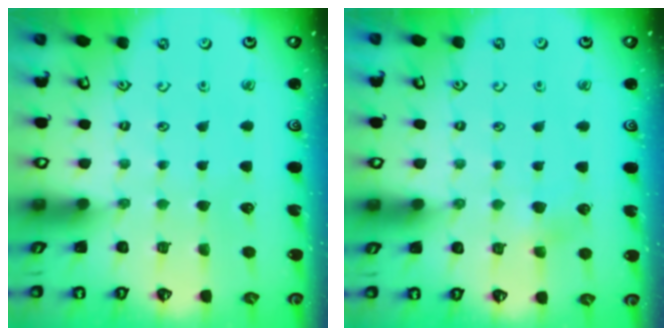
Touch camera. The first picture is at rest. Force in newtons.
{"total": 4.4, "press": 4.4, "slide": 0.5}